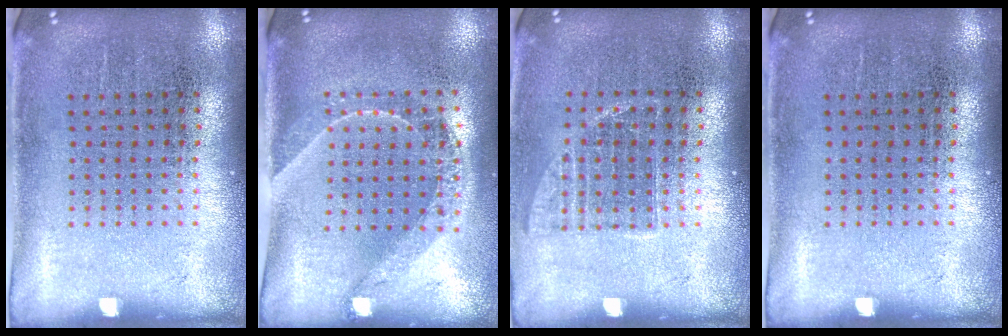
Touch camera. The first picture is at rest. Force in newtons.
{"total": 1.6, "press": 1.3, "slide": 0.9}
{"total": 1.0, "press": 0.8, "slide": 0.6}
{"total": 0.0}